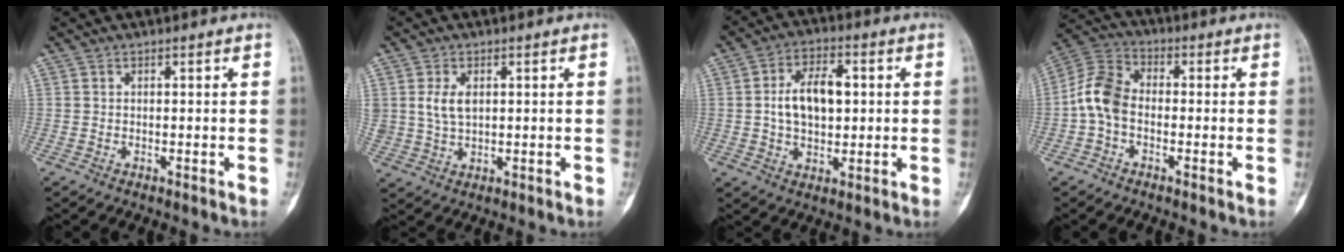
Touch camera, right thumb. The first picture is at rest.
{"total": 4.6, "force": [1.0, 2.9, 3.5], "torque": [-0.064, -0.005, 0.024]}
{"total": 10.5, "force": [0.9, 6.3, 8.3], "torque": [-0.127, 0.008, 0.017]}
{"total": 8.4, "force": [-1.4, 5.6, 6.1], "torque": [-0.116, 0.025, -0.043]}